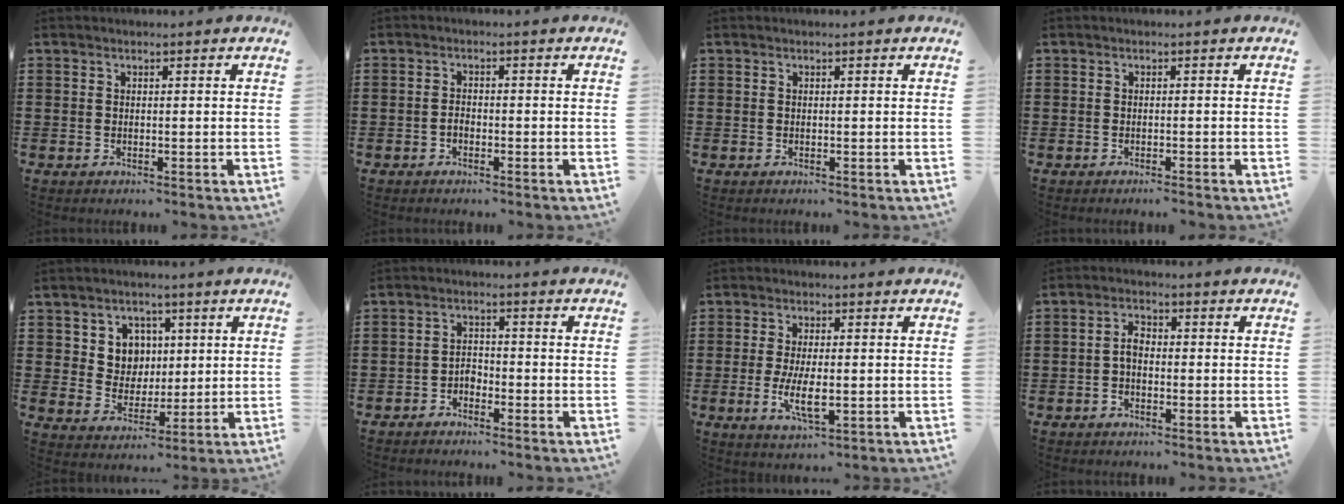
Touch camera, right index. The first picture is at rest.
{"total": 1.3, "force": [-0.6, 0.7, 0.9], "torque": [-0.020, 0.000, -0.012]}
{"total": 0.0}
{"total": 0.6, "force": [-0.5, 0.0, 0.3], "torque": [-0.007, -0.002, -0.010]}
{"total": 5.9, "force": [2.0, 5.3, 1.7], "torque": [-0.053, 0.011, 0.034]}
{"total": 2.0, "force": [-1.8, 0.8, 0.3], "torque": [-0.014, 0.003, -0.038]}
{"total": 6.3, "force": [-0.9, 2.3, 5.7], "torque": [-0.119, -0.005, -0.020]}
{"total": 4.0, "force": [-1.2, 1.8, 3.3], "torque": [-0.075, 0.003, -0.026]}